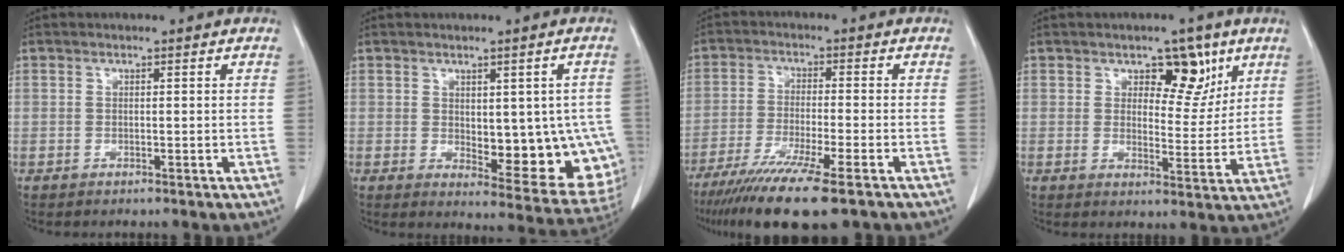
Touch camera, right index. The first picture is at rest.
{"total": 13.3, "force": [-1.4, 5.9, 11.9], "torque": [-0.111, 0.001, -0.001]}
{"total": 13.3, "force": [-9.5, 0.7, 9.3], "torque": [-0.166, -0.039, -0.156]}
{"total": 7.1, "force": [4.0, 3.8, 4.5], "torque": [-0.049, -0.001, 0.059]}